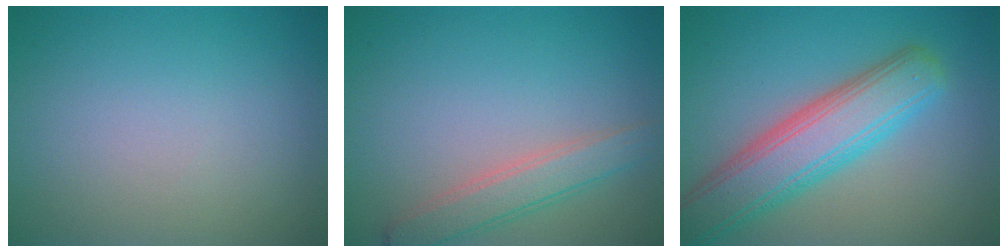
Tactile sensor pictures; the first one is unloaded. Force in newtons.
{"total": 2.9, "press": 2.9, "slide": 0.1}
{"total": 7.4, "press": 7.4, "slide": 0.7}